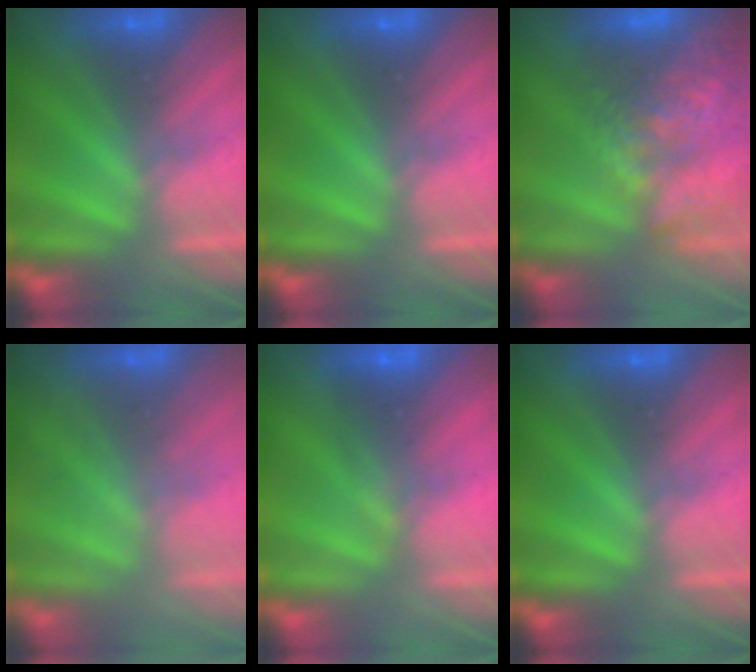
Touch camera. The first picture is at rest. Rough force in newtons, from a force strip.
{"total": 0.0}
{"total": 7.6}
{"total": 2.3}
{"total": 1.6}
{"total": 0.0}